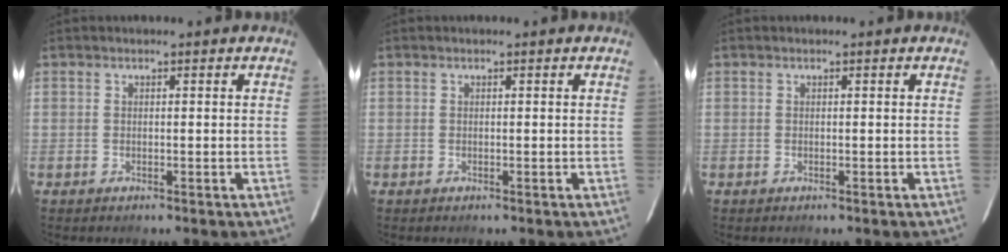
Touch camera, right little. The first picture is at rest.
{"total": 0.0}
{"total": 0.0}